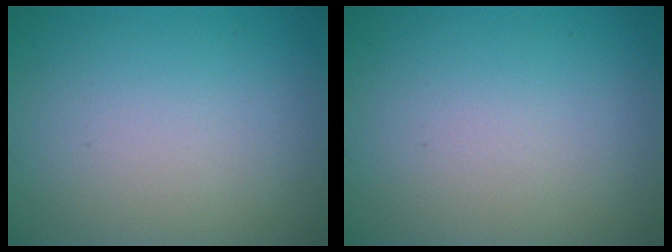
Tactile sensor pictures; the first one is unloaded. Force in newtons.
{"total": 0.0}